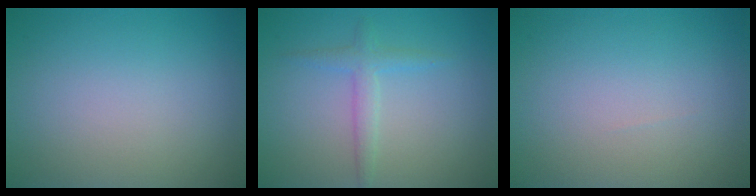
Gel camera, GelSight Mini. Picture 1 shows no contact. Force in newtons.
{"total": 1.8, "press": 1.8, "slide": 0.1}
{"total": 0.0}